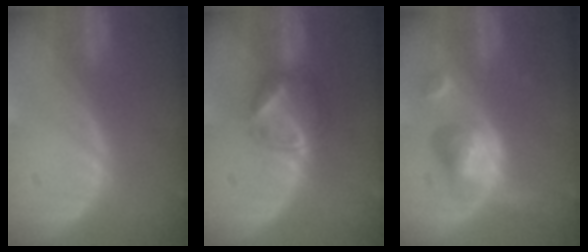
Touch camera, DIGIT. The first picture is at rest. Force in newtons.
{"total": 6.2, "press": 5.5, "slide": 2.8}
{"total": 6.0, "press": 5.5, "slide": 2.5}